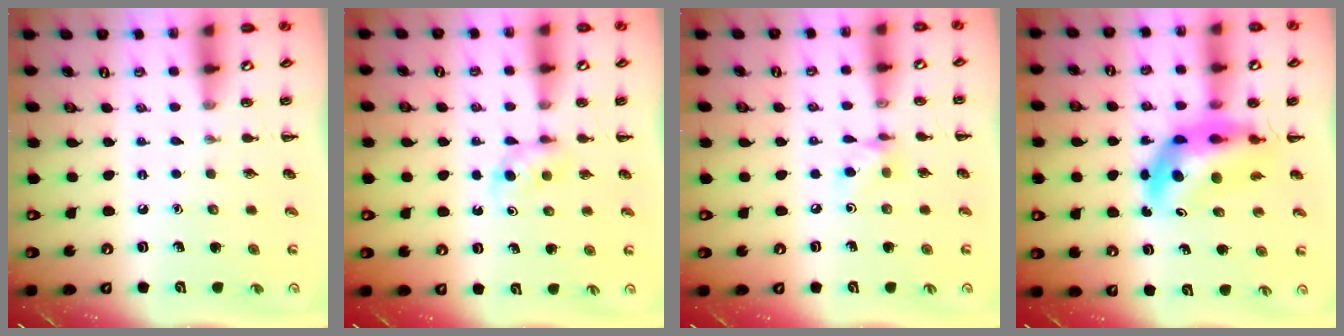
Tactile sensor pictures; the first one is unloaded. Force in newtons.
{"total": 2.9, "press": 2.6, "slide": 1.2}
{"total": 5.9, "press": 5.8, "slide": 0.8}
{"total": 9.2, "press": 8.7, "slide": 2.9}